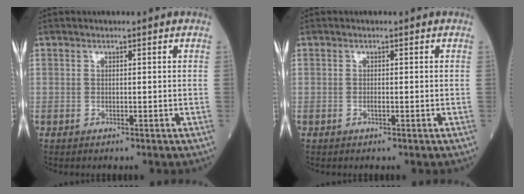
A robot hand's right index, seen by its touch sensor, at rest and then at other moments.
{"total": 0.6, "force": [-0.2, 0.1, 0.6], "torque": [-0.013, 0.000, -0.004]}